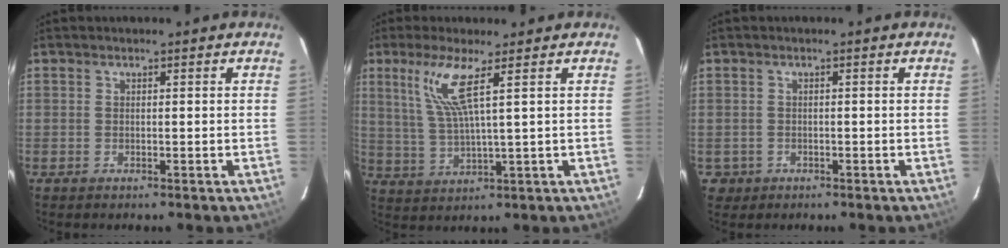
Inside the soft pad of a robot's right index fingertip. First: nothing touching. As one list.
[{"total": 7.6, "force": [3.7, 0.0, 6.7], "torque": [-0.144, -0.006, 0.082]}, {"total": 2.7, "force": [-0.8, 2.6, 0.4], "torque": [-0.014, 0.002, -0.006]}]